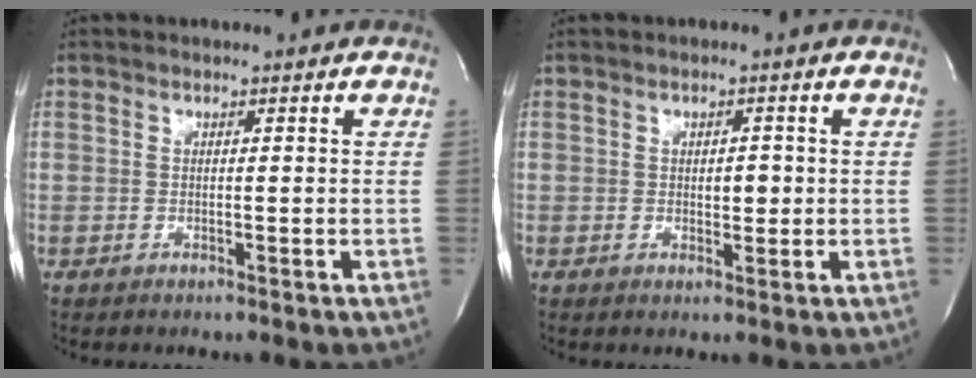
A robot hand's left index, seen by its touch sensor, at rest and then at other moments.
{"total": 1.9, "force": [-0.1, 0.9, 1.7], "torque": [-0.028, -0.007, 0.000]}